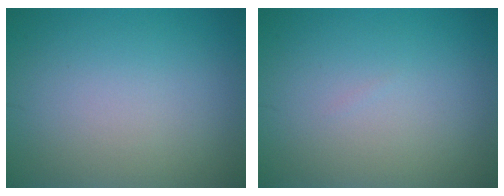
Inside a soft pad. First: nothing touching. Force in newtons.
{"total": 0.0}